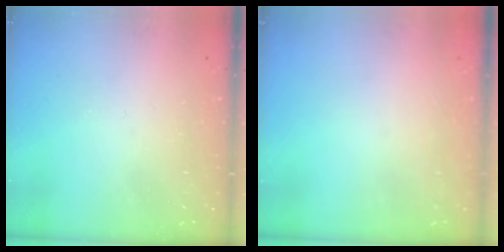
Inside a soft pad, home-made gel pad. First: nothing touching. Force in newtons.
{"total": 0.0}